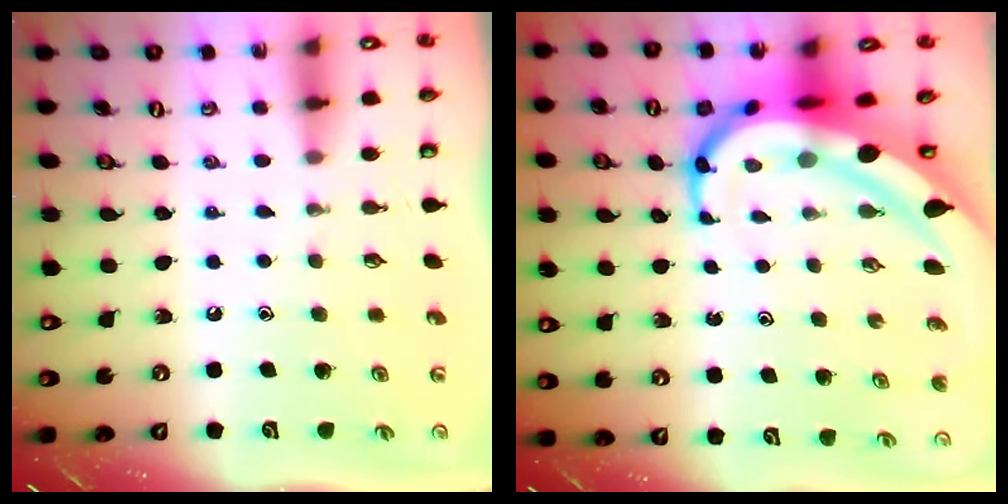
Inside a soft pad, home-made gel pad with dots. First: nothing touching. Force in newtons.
{"total": 11.9, "press": 11.8, "slide": 1.5}